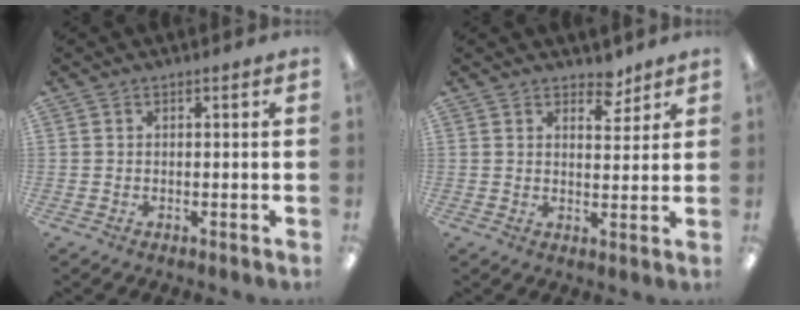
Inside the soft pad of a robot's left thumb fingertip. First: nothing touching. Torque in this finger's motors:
{"motor_torque": [0.12, 0.16, -0.29, -0.15, -0.01]}